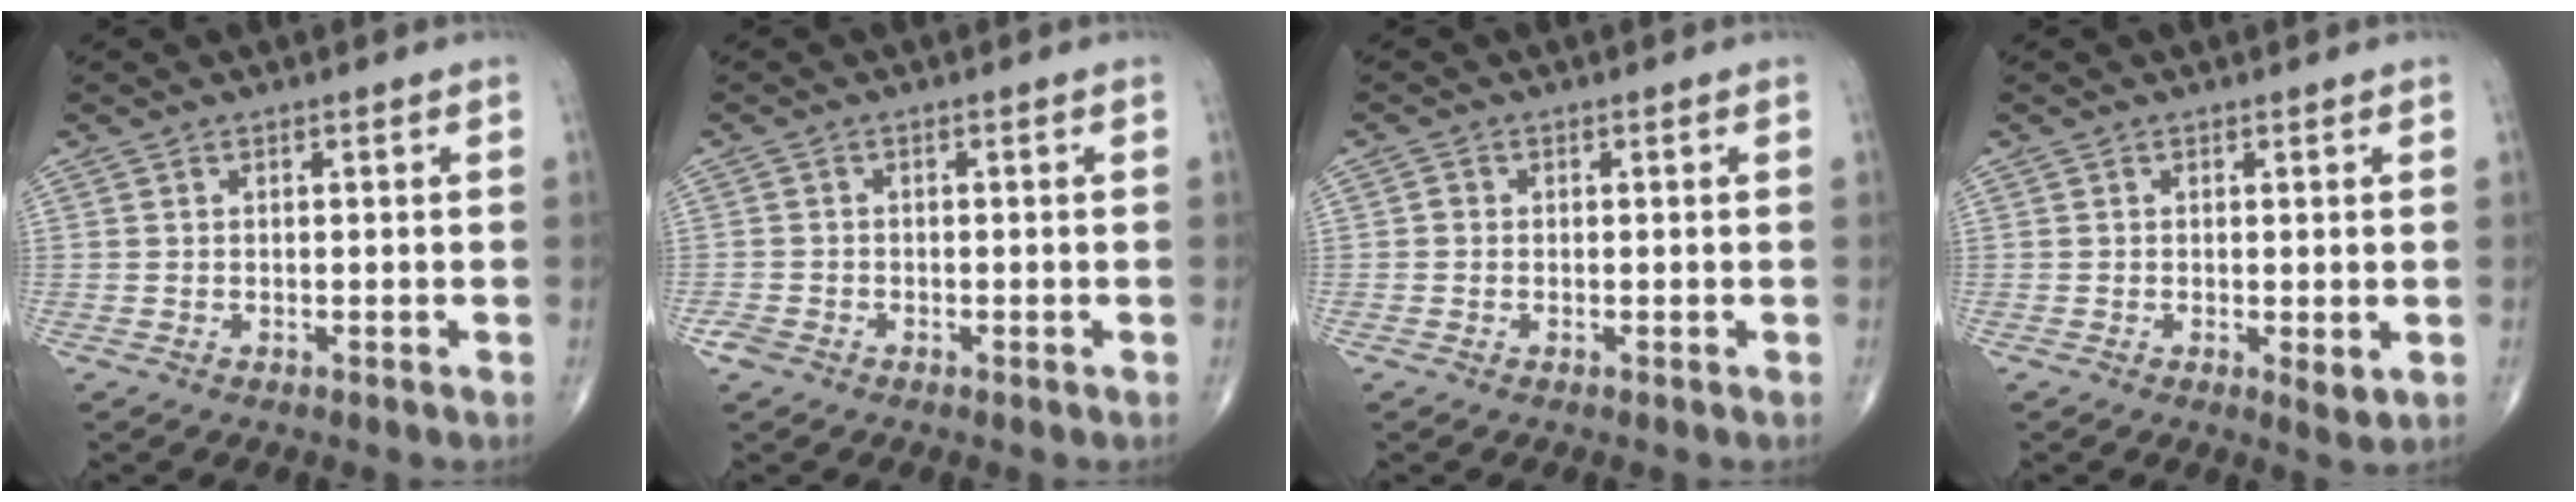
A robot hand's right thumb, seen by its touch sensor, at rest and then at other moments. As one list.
[{"total": 1.9, "force": [-1.2, 1.3, 0.7], "torque": [-0.014, 0.002, -0.024]}, {"total": 0.9, "force": [-0.1, 0.8, 0.3], "torque": [-0.001, 0.002, -0.005]}, {"total": 2.2, "force": [-0.2, 0.7, 2.1], "torque": [-0.032, -0.009, -0.005]}]